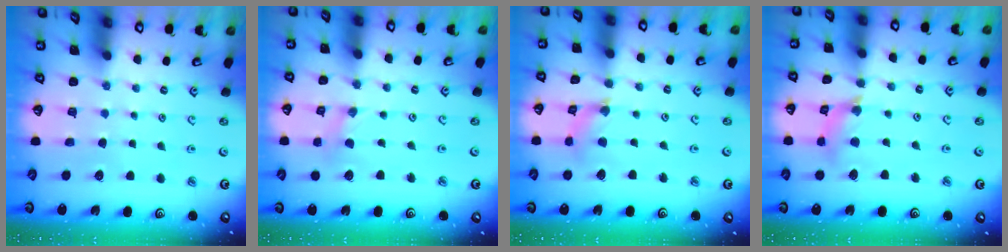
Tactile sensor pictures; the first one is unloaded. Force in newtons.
{"total": 0.0}
{"total": 3.4, "press": 3.4, "slide": 0.4}
{"total": 8.4, "press": 8.4, "slide": 0.9}